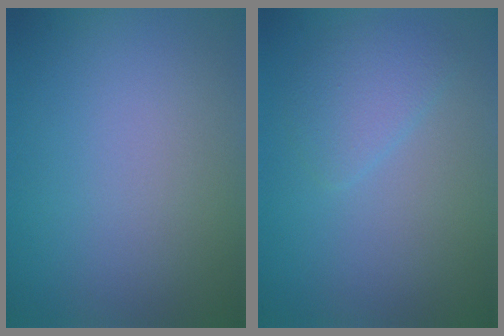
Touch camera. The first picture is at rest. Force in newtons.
{"total": 2.2, "press": 2.1, "slide": 0.1}